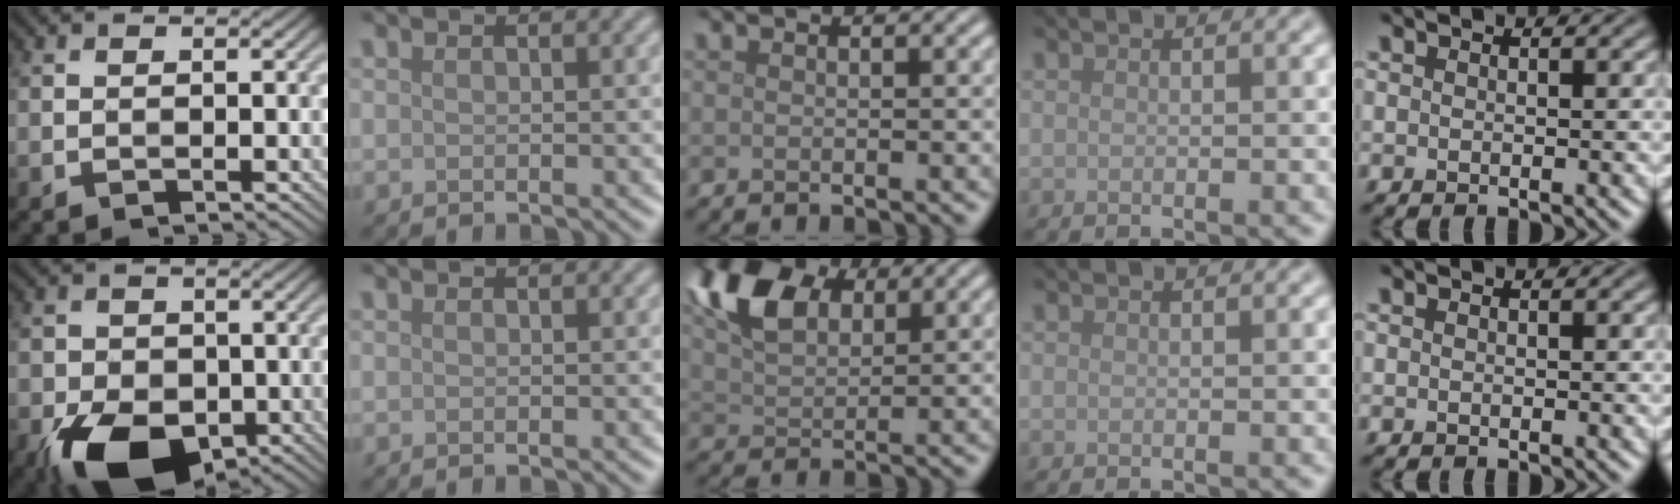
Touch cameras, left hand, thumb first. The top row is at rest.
{"thumb": {"total": 11.6, "force": [-5.4, 7.5, 7.1], "torque": [-0.123, -0.038, -0.094]}, "middle": {"total": 8.2, "force": [4.2, 4.8, 5.2], "torque": [-0.124, 0.018, 0.080]}}